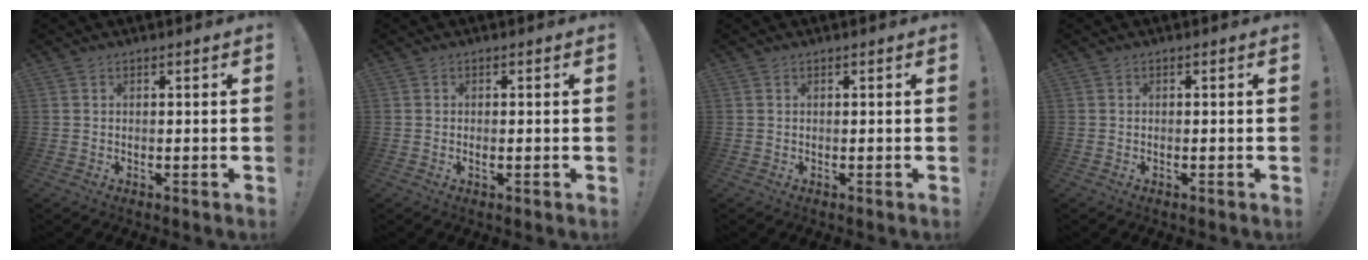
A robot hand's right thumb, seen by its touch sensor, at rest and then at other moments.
{"total": 0.8, "force": [0.0, 0.0, 0.8], "torque": [-0.006, -0.005, -0.002]}
{"total": 0.0}
{"total": 0.0}